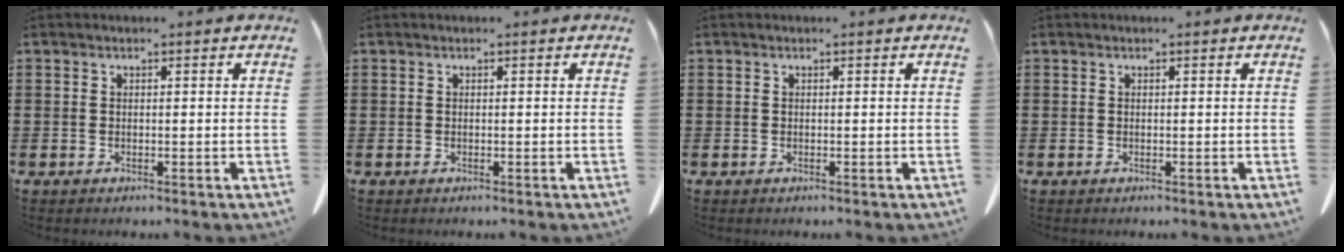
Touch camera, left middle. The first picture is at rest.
{"total": 0.0}
{"total": 0.0}
{"total": 0.0}